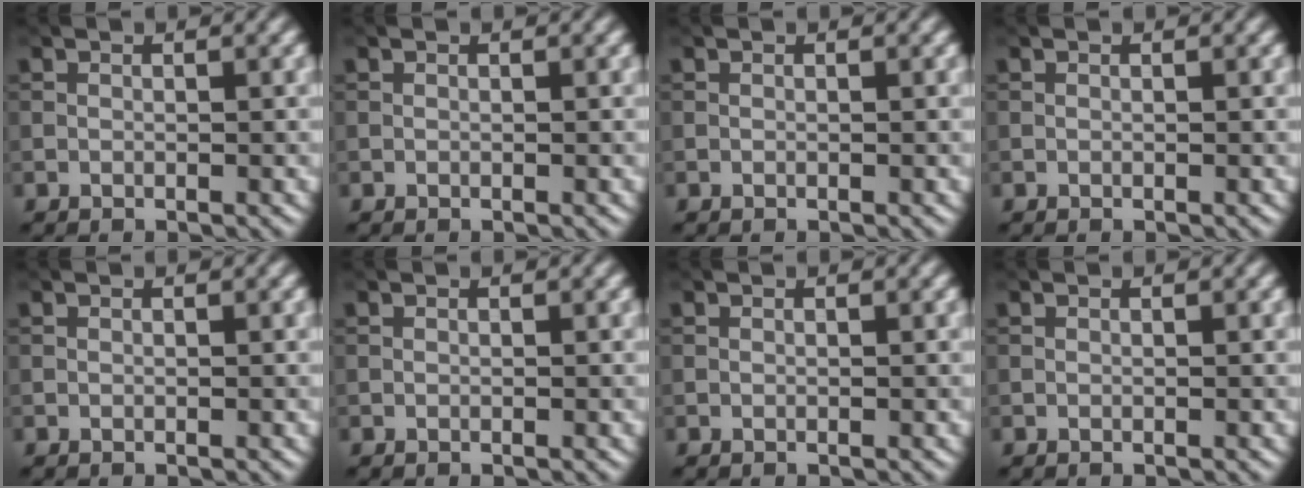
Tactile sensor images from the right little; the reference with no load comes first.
{"total": 0.0}
{"total": 0.0}
{"total": 0.0}
{"total": 0.0}
{"total": 0.0}
{"total": 0.0}
{"total": 0.0}